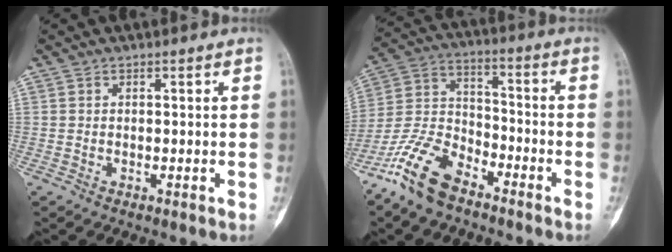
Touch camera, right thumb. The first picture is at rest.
{"total": 13.1, "force": [-9.3, 5.8, 7.0], "torque": [-0.145, 0.052, -0.191]}